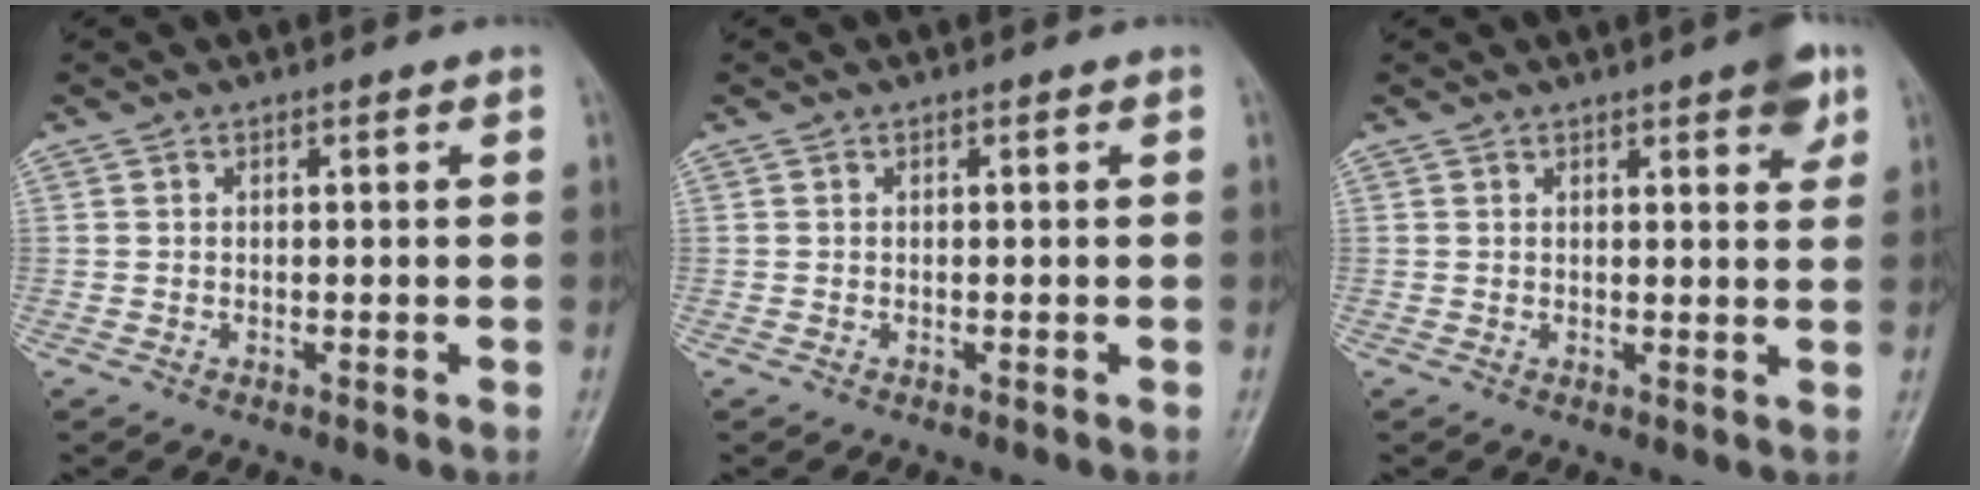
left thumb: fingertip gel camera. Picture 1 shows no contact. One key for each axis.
{"total": 0.0}
{"total": 5.2, "fx": 3.0, "fy": 1.6, "fz": 4.0, "tx": -0.038, "ty": -0.011, "tz": 0.032}